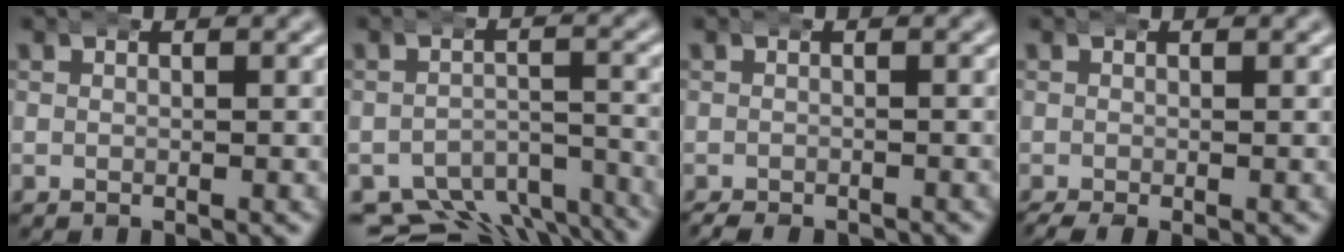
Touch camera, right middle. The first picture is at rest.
{"total": 9.7, "force": [-7.3, 5.0, 4.0], "torque": [-0.060, -0.041, -0.109]}
{"total": 1.6, "force": [-1.5, 0.4, 0.2], "torque": [-0.008, -0.012, -0.019]}
{"total": 1.8, "force": [-1.4, 0.5, 1.0], "torque": [-0.020, -0.011, -0.015]}